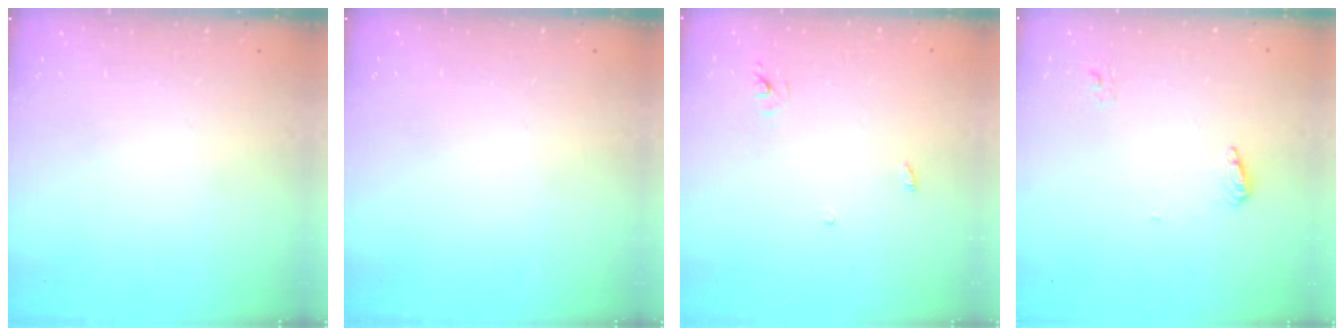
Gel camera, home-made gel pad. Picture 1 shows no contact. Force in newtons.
{"total": 0.0}
{"total": 2.4, "press": 2.4, "slide": 0.1}
{"total": 7.0, "press": 7.0, "slide": 0.5}